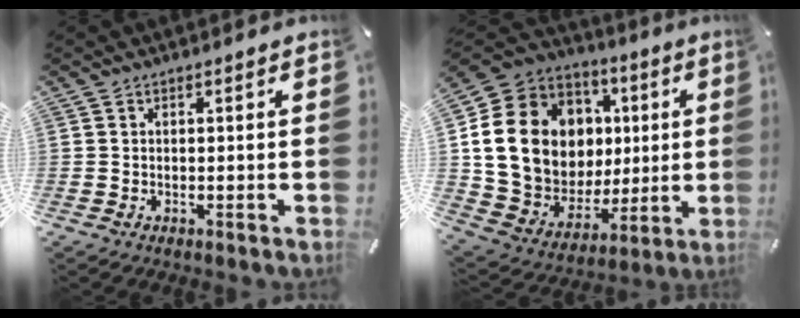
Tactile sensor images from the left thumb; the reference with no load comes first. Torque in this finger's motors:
{"motor_torque": [2.45, 2.44, 1.67, -1.10, 0.35]}